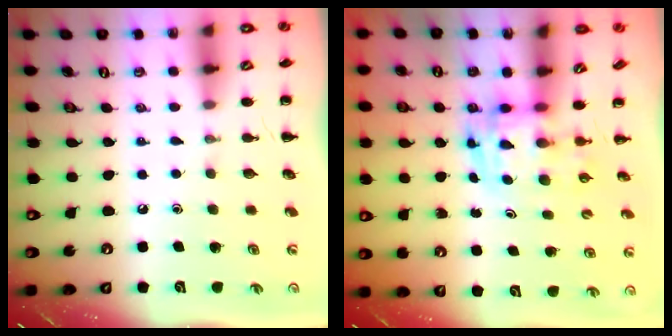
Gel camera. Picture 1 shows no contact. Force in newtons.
{"total": 3.6, "press": 3.5, "slide": 0.6}